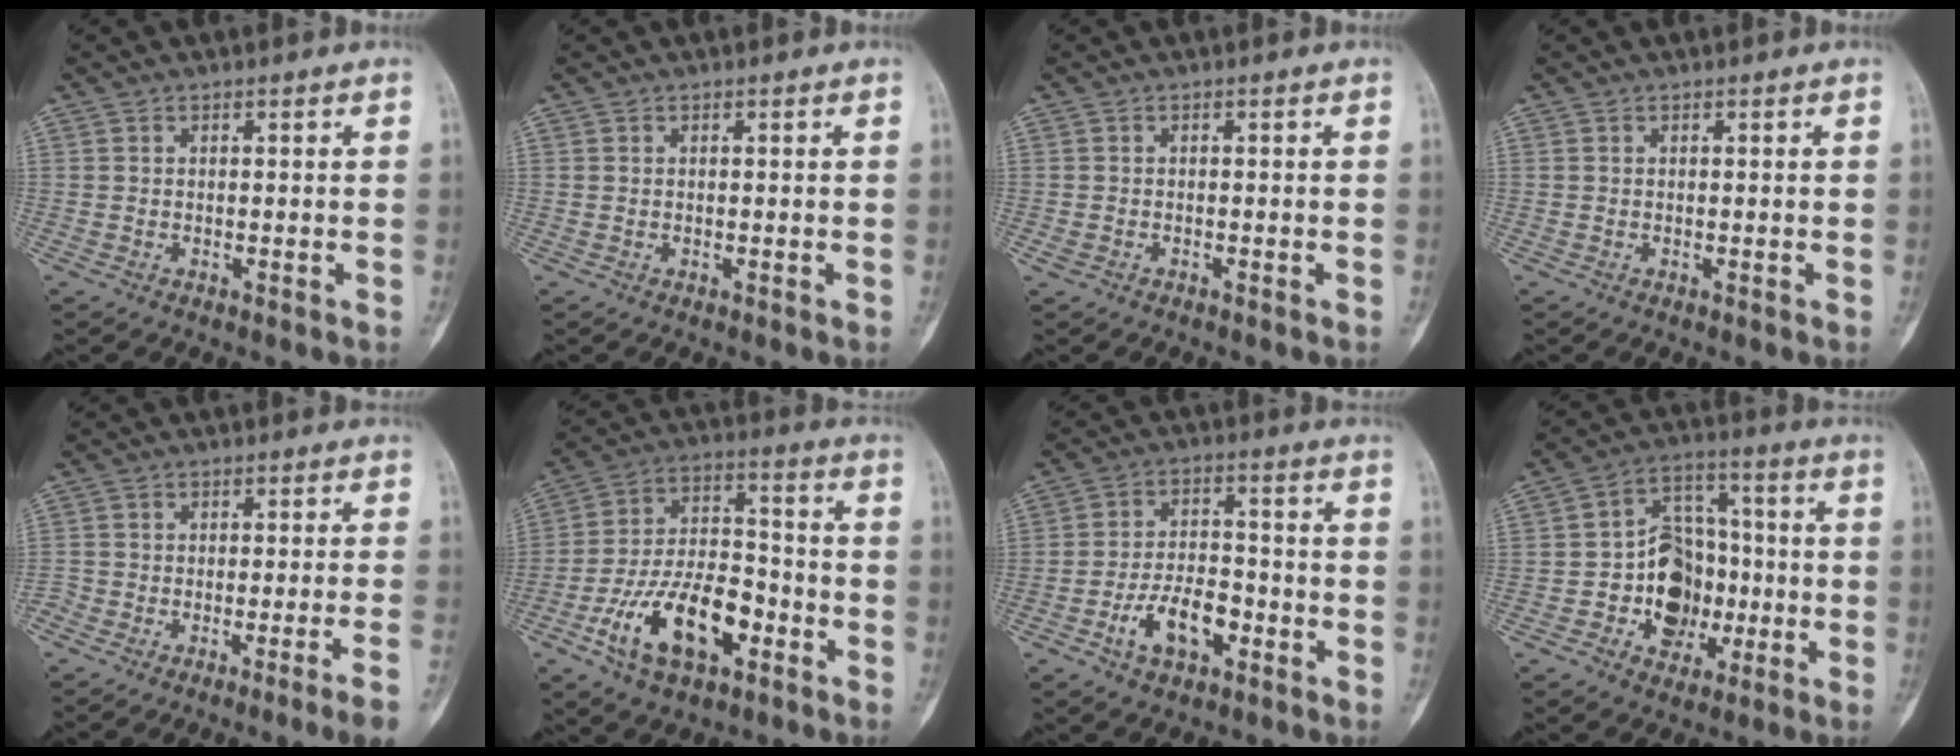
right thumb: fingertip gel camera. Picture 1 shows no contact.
{"total": 0.0}
{"total": 1.1, "force": [-0.6, 0.7, 0.5], "torque": [-0.019, 0.006, -0.010]}
{"total": 0.0}
{"total": 9.4, "force": [-6.9, -0.2, 6.4], "torque": [-0.110, 0.041, -0.113]}
{"total": 18.1, "force": [-7.7, 9.5, 13.3], "torque": [-0.223, 0.053, -0.134]}
{"total": 10.5, "force": [-4.6, 5.9, 7.4], "torque": [-0.119, 0.034, -0.078]}
{"total": 13.6, "force": [-3.2, 10.7, 7.8], "torque": [-0.077, 0.042, -0.056]}